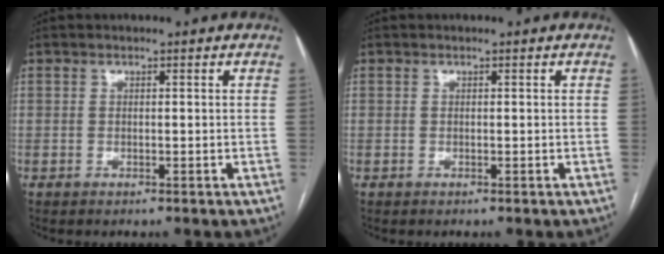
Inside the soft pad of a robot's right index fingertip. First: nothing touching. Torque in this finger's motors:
{"motor_torque": [0.00, 0.00, 0.00, 0.01]}